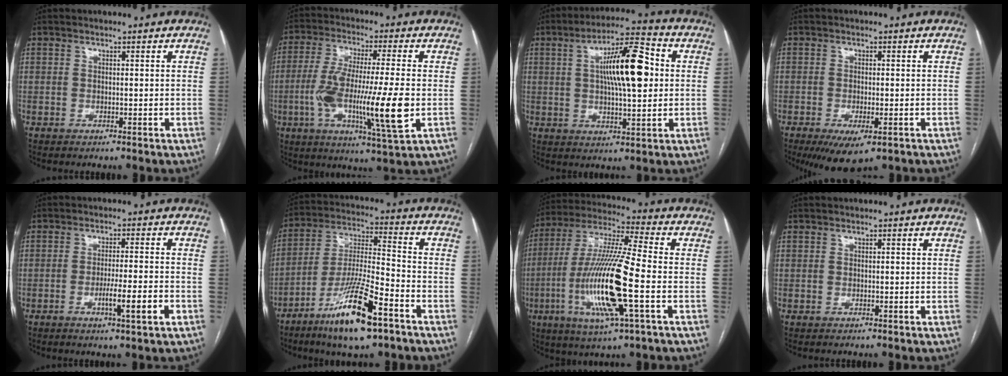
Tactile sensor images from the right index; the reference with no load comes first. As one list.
[{"total": 16.3, "force": [-3.1, 1.2, 16.0], "torque": [-0.297, -0.017, -0.055]}, {"total": 13.0, "force": [2.0, 2.8, 12.5], "torque": [-0.212, 0.024, 0.030]}, {"total": 6.7, "force": [-3.9, 2.1, 5.0], "torque": [-0.077, -0.016, -0.057]}, {"total": 6.2, "force": [-2.5, -0.2, 5.7], "torque": [-0.091, -0.008, -0.041]}, {"total": 15.4, "force": [-9.0, 2.0, 12.4], "torque": [-0.240, -0.024, -0.160]}, {"total": 18.3, "force": [-4.6, 1.2, 17.7], "torque": [-0.366, -0.015, -0.086]}, {"total": 0.0}]